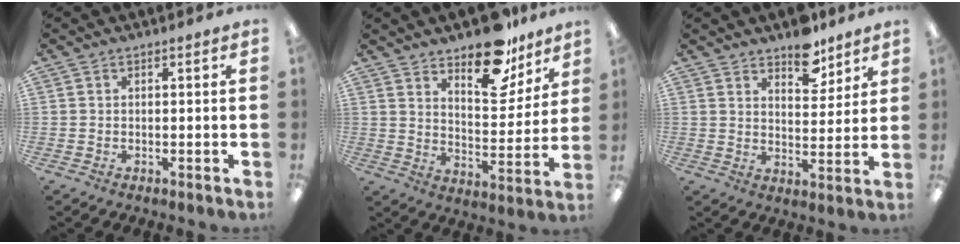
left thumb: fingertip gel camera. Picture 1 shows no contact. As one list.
[{"total": 15.5, "force": [12.0, 6.6, 7.2], "torque": [-0.093, -0.081, 0.211]}, {"total": 8.5, "force": [6.8, 3.9, 3.2], "torque": [-0.021, -0.048, 0.117]}]